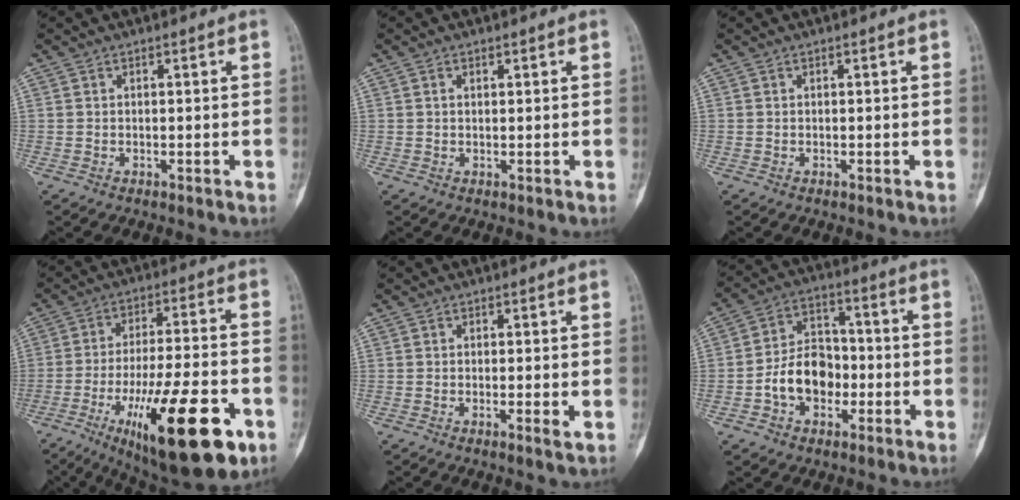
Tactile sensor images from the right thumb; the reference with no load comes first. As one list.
[{"total": 0.9, "force": [0.4, 0.5, 0.6], "torque": [-0.010, 0.000, 0.007]}, {"total": 0.0}, {"total": 23.8, "force": [-10.0, 7.4, 20.3], "torque": [-0.307, 0.032, -0.144]}, {"total": 2.0, "force": [-0.5, 0.2, 1.9], "torque": [-0.038, -0.006, -0.011]}, {"total": 11.0, "force": [-2.9, 8.0, 7.0], "torque": [-0.096, 0.039, -0.056]}]